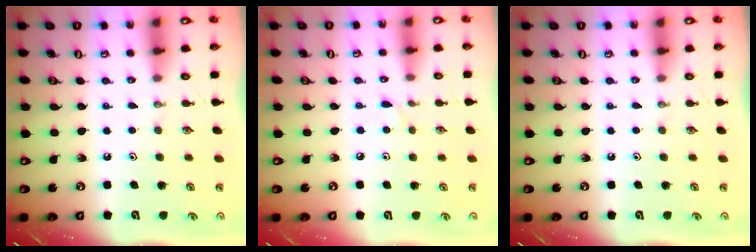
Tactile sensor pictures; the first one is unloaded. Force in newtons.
{"total": 3.7, "press": 3.6, "slide": 0.5}
{"total": 0.0}